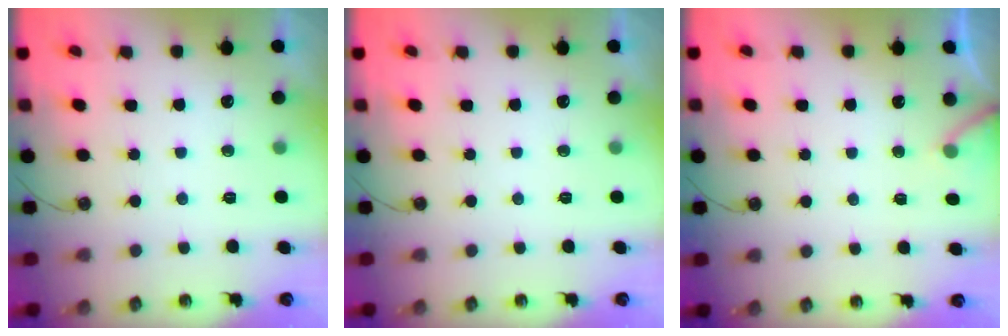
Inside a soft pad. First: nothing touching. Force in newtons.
{"total": 0.0}
{"total": 5.9, "press": 5.9, "slide": 0.3}